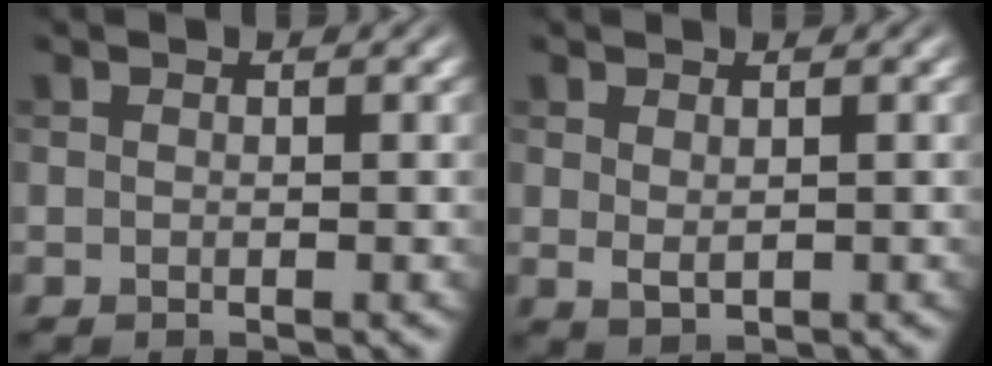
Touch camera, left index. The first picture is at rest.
{"total": 1.3, "force": [0.6, 0.6, 1.0], "torque": [-0.018, -0.003, 0.016]}